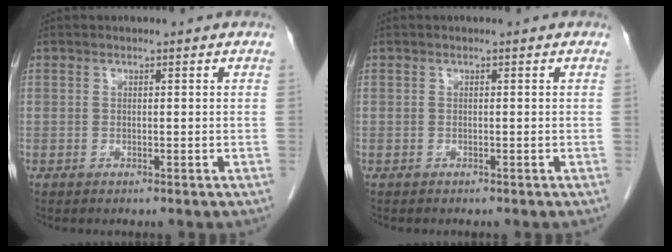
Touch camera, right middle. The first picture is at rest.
{"total": 0.0}